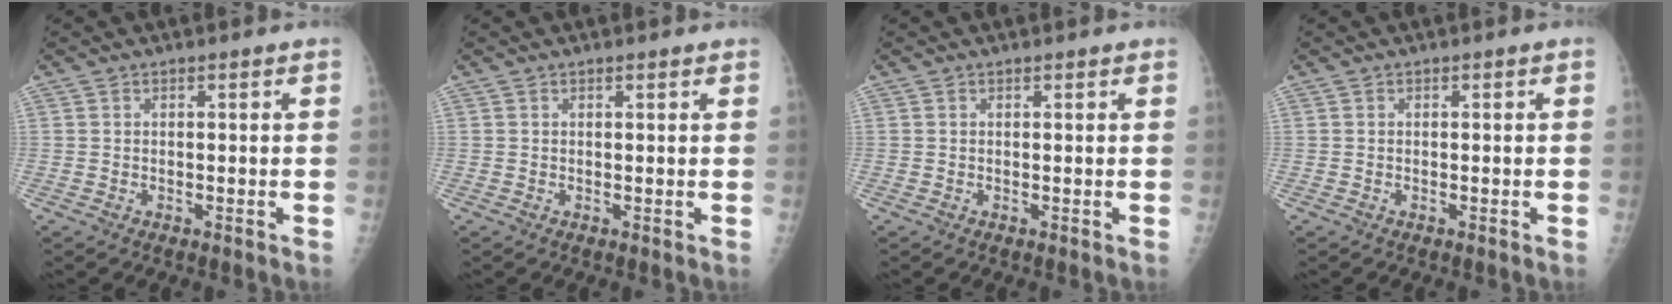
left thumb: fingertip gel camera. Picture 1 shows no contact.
{"total": 1.0, "force": [0.8, 0.2, 0.5], "torque": [-0.004, 0.001, 0.012]}
{"total": 0.5, "force": [0.5, 0.1, 0.2], "torque": [-0.006, -0.001, 0.007]}
{"total": 0.0}